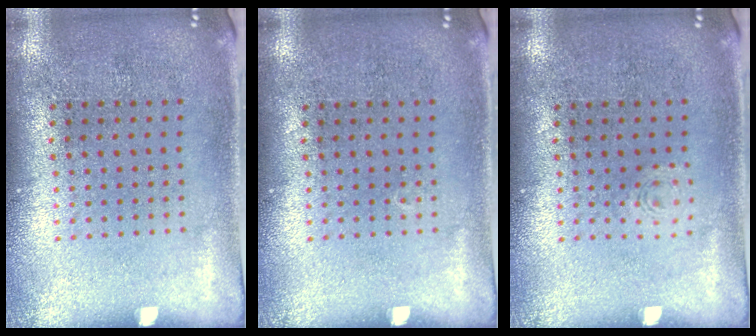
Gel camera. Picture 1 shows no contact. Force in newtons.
{"total": 0.0}
{"total": 0.8, "press": 0.8, "slide": 0.2}